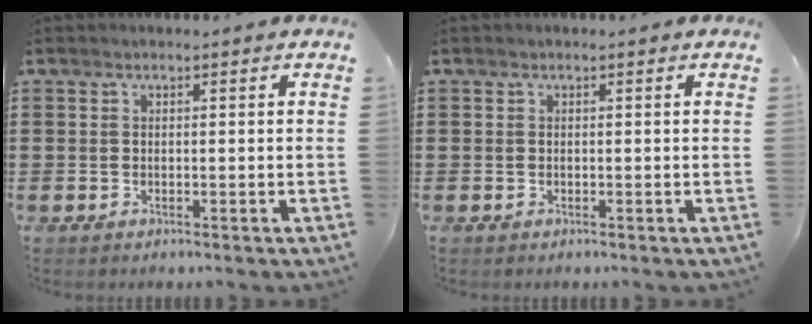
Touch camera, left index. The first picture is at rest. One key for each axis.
{"total": 0.0}